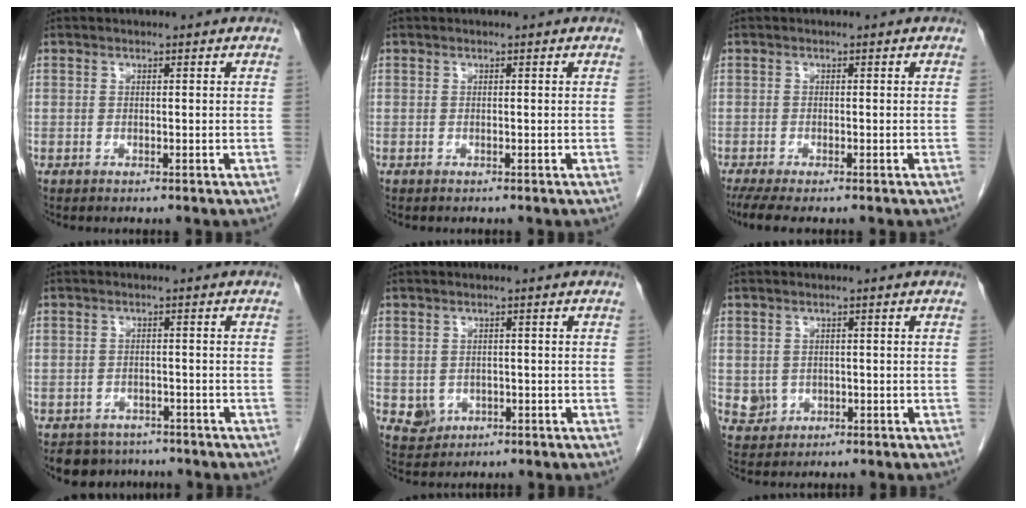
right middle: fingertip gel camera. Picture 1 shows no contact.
{"total": 0.0}
{"total": 4.6, "force": [-3.5, 0.7, 2.8], "torque": [-0.049, -0.013, -0.058]}
{"total": 5.0, "force": [-4.1, 2.8, 0.0], "torque": [0.006, 0.007, -0.059]}
{"total": 3.1, "force": [-0.7, 2.9, 1.1], "torque": [-0.014, 0.002, 0.000]}
{"total": 2.8, "force": [-0.3, 2.7, 0.8], "torque": [-0.010, 0.003, 0.005]}